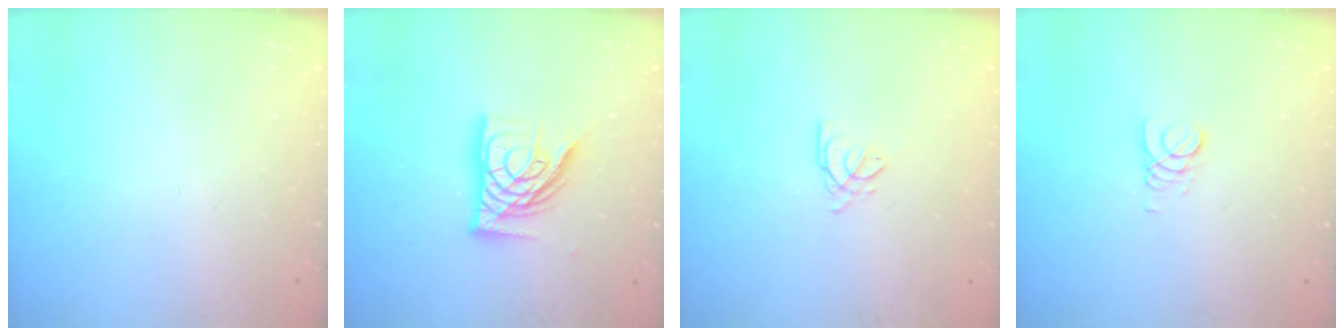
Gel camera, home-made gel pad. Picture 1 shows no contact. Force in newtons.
{"total": 14.0, "press": 14.0, "slide": 1.1}
{"total": 0.9, "press": 0.8, "slide": 0.2}
{"total": 2.2, "press": 2.2, "slide": 0.3}